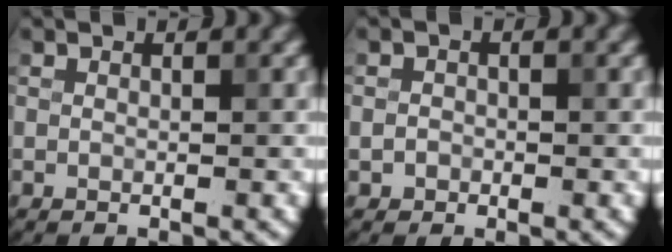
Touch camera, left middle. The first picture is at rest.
{"total": 0.9, "force": [-0.4, 0.8, 0.1], "torque": [0.005, -0.002, -0.008]}